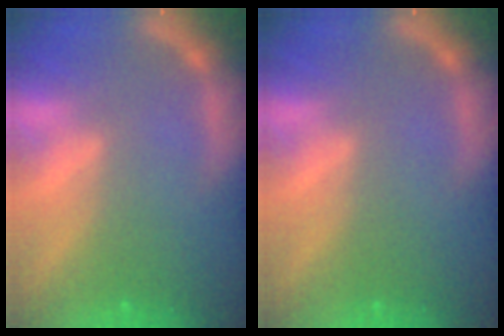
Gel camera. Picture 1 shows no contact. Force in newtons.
{"total": 0.0}